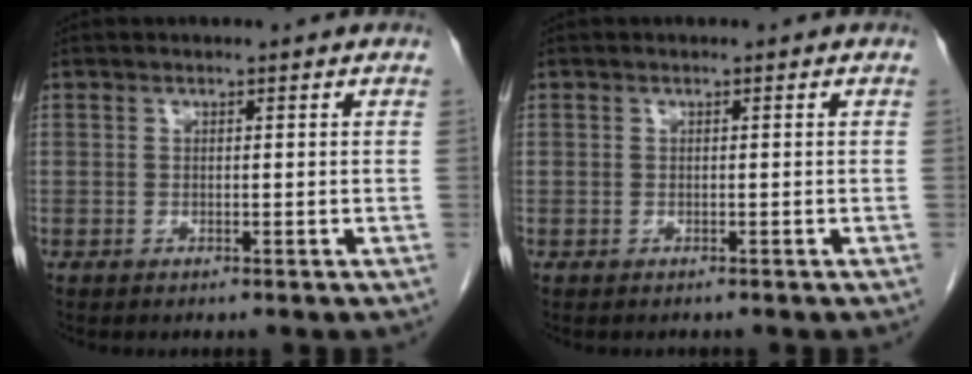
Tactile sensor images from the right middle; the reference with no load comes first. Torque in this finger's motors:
{"motor_torque": [-1.82, 0.31, -0.71, -0.13]}